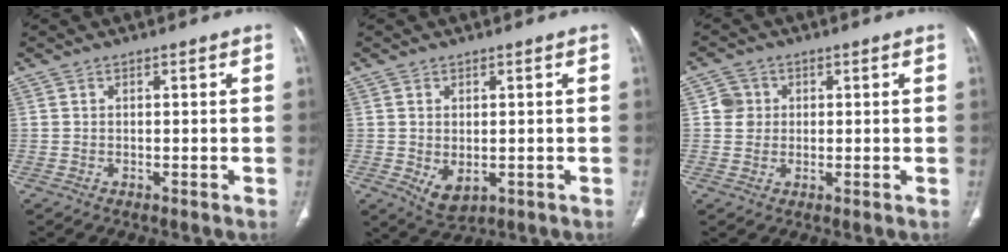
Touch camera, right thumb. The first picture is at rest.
{"total": 4.4, "force": [-0.8, 2.7, 3.4], "torque": [-0.054, -0.009, 0.005]}
{"total": 3.5, "force": [0.7, 3.4, 0.6], "torque": [0.013, 0.003, 0.008]}